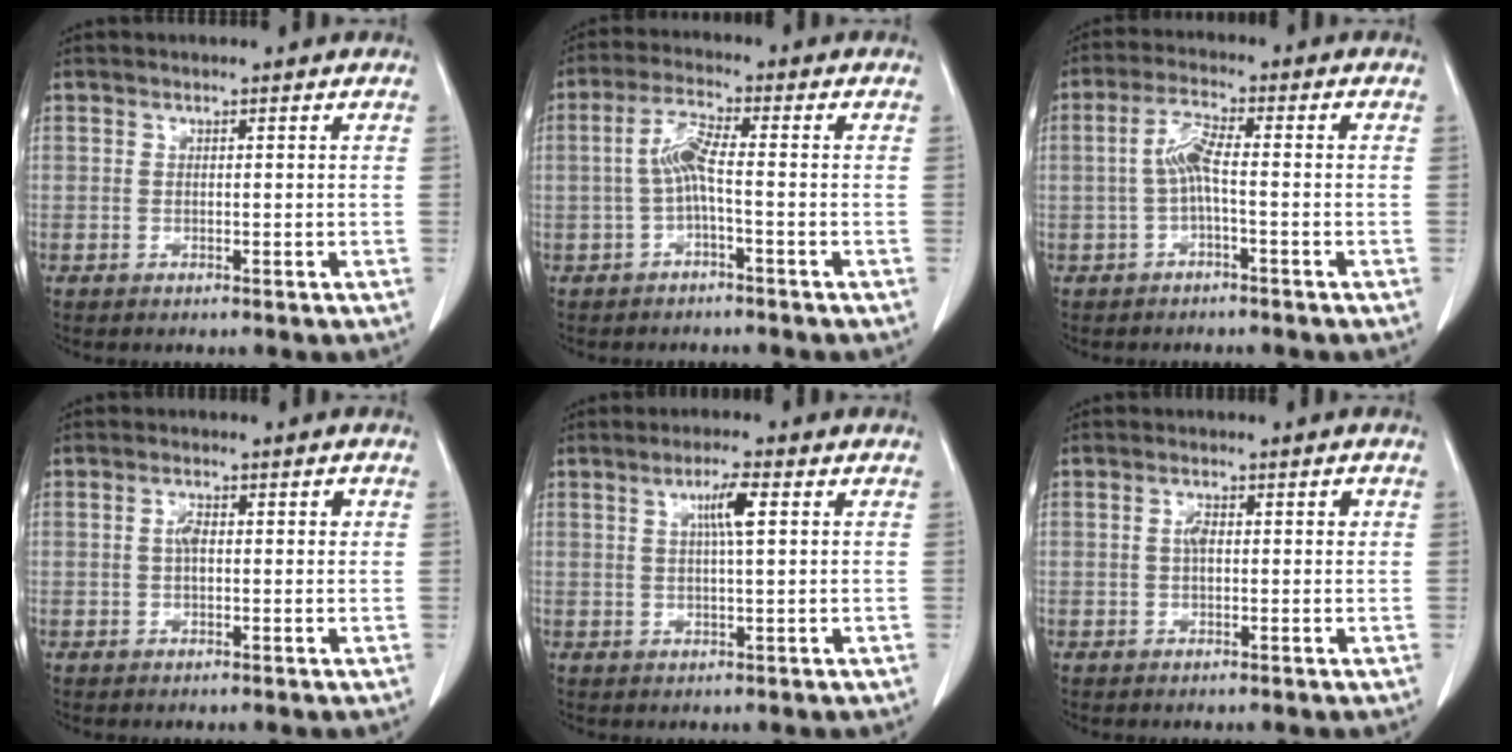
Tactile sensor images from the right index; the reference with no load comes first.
{"total": 4.9, "force": [-0.9, 0.4, 4.8], "torque": [-0.099, 0.010, -0.018]}
{"total": 4.7, "force": [-0.7, 0.7, 4.6], "torque": [-0.095, 0.012, -0.014]}
{"total": 3.0, "force": [0.4, 1.3, 2.7], "torque": [-0.049, 0.016, 0.007]}
{"total": 4.2, "force": [1.3, 0.0, 4.0], "torque": [-0.071, 0.002, 0.021]}
{"total": 2.8, "force": [0.4, 1.2, 2.5], "torque": [-0.046, 0.015, 0.007]}